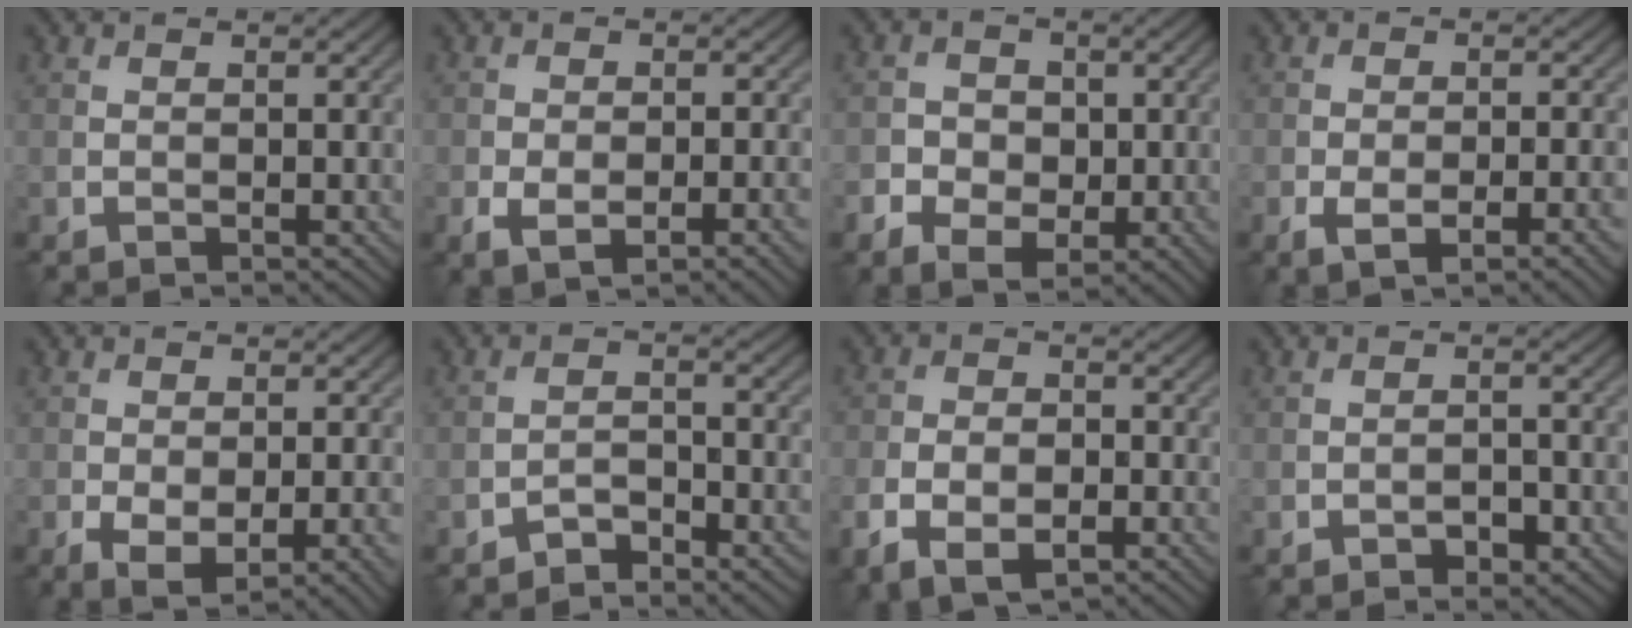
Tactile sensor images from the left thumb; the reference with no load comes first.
{"total": 5.9, "force": [-2.4, 2.8, 4.6], "torque": [-0.081, -0.014, -0.035]}
{"total": 4.7, "force": [-1.1, 3.8, 2.5], "torque": [-0.041, -0.011, -0.019]}
{"total": 5.8, "force": [-2.5, 2.2, 4.8], "torque": [-0.084, -0.008, -0.036]}
{"total": 7.4, "force": [-3.2, 3.4, 5.7], "torque": [-0.095, -0.019, -0.040]}
{"total": 3.1, "force": [-2.7, 0.9, 1.2], "torque": [-0.018, 0.008, -0.055]}
{"total": 6.7, "force": [-3.3, 3.7, 4.5], "torque": [-0.088, -0.010, -0.060]}
{"total": 2.2, "force": [-1.4, 1.1, 1.3], "torque": [-0.018, 0.003, -0.023]}